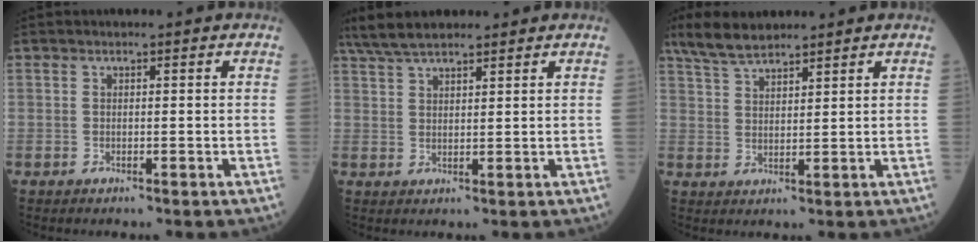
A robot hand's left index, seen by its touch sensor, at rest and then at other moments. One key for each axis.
{"total": 7.7, "fx": 6.5, "fy": 1.6, "fz": 3.8, "tx": -0.074, "ty": 0.030, "tz": 0.121}
{"total": 6.2, "fx": 5.3, "fy": 1.4, "fz": 2.9, "tx": -0.071, "ty": 0.014, "tz": 0.106}